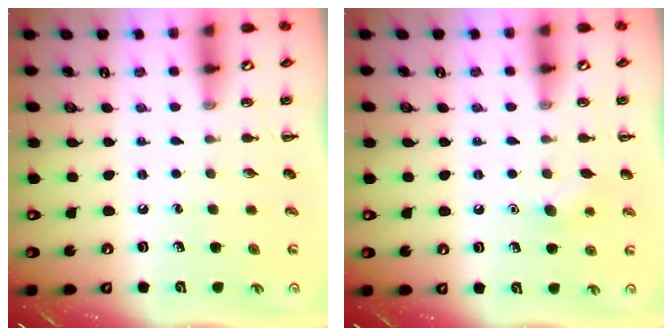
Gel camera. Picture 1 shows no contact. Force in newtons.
{"total": 7.0, "press": 6.7, "slide": 1.9}